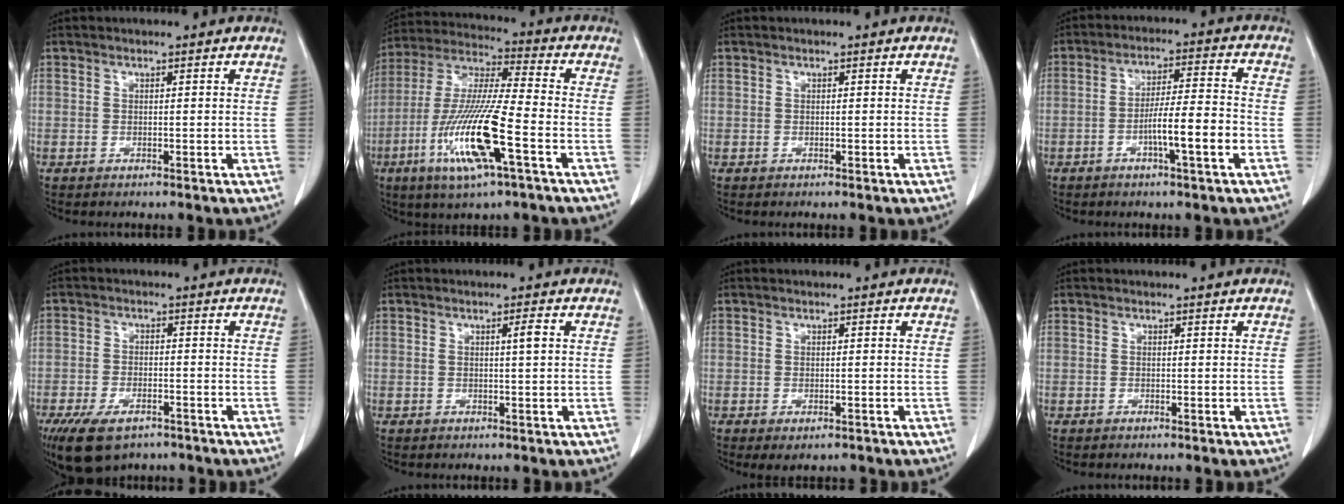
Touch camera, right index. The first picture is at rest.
{"total": 16.5, "force": [-6.0, 1.0, 15.3], "torque": [-0.315, -0.019, -0.113]}
{"total": 0.0}
{"total": 8.2, "force": [-3.1, 0.3, 7.6], "torque": [-0.129, 0.008, -0.052]}
{"total": 9.7, "force": [-6.6, 4.5, 5.6], "torque": [-0.103, -0.010, -0.106]}
{"total": 1.3, "force": [0.2, -0.2, 1.3], "torque": [-0.023, 0.002, 0.002]}
{"total": 2.8, "force": [-1.8, 1.1, 1.8], "torque": [-0.022, -0.005, -0.020]}
{"total": 0.0}